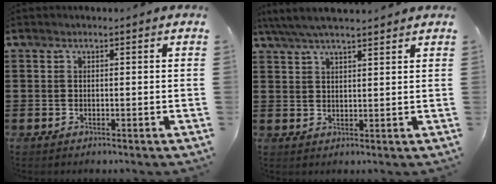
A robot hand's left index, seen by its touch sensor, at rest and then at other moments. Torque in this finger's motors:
{"motor_torque": [1.22, -0.93, 0.46, 0.15]}